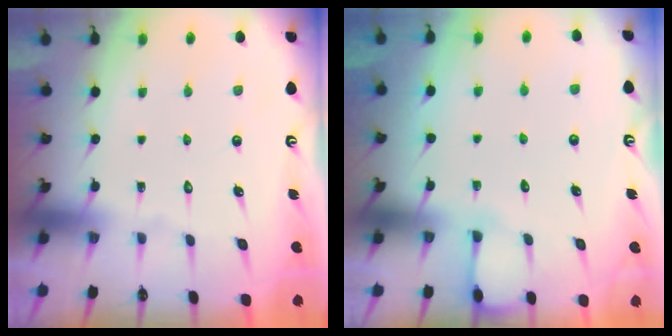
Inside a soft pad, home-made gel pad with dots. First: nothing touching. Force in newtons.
{"total": 3.6, "press": 3.6, "slide": 0.4}